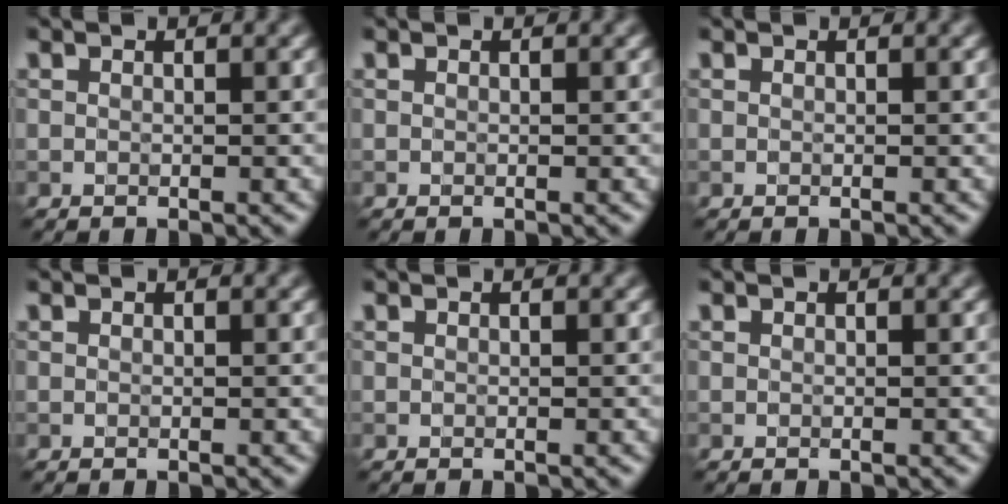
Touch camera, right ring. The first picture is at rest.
{"total": 0.0}
{"total": 0.0}
{"total": 0.0}
{"total": 0.0}
{"total": 0.0}